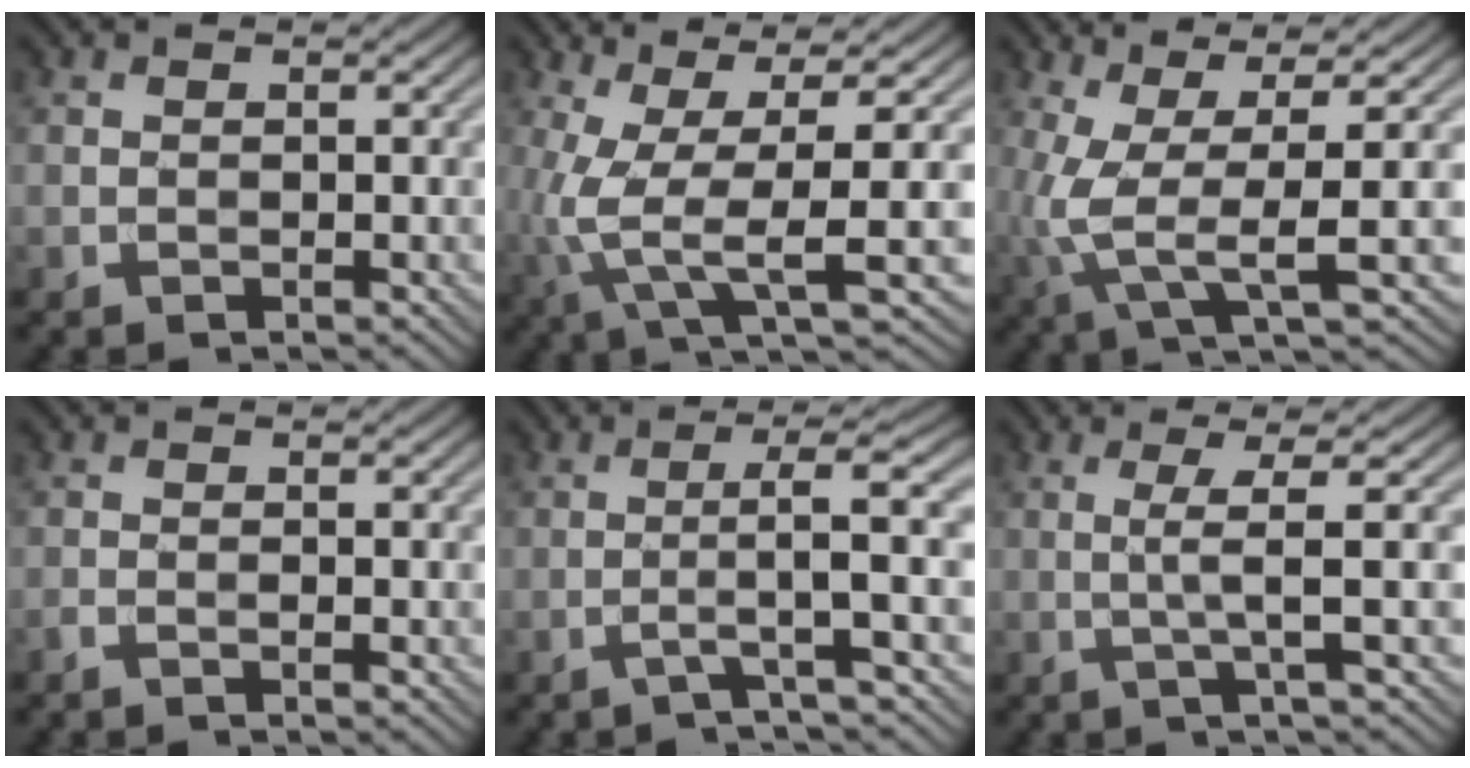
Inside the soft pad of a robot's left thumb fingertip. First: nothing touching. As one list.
[{"total": 10.4, "force": [-1.3, 2.8, 10.0], "torque": [-0.204, -0.005, -0.013]}, {"total": 8.3, "force": [-0.7, 2.1, 8.0], "torque": [-0.175, 0.001, -0.011]}, {"total": 0.8, "force": [-0.6, 0.0, 0.5], "torque": [-0.011, 0.002, -0.014]}, {"total": 4.8, "force": [-1.1, -0.1, 4.7], "torque": [-0.075, 0.020, -0.040]}, {"total": 3.6, "force": [0.3, 0.1, 3.6], "torque": [-0.070, 0.006, -0.005]}]